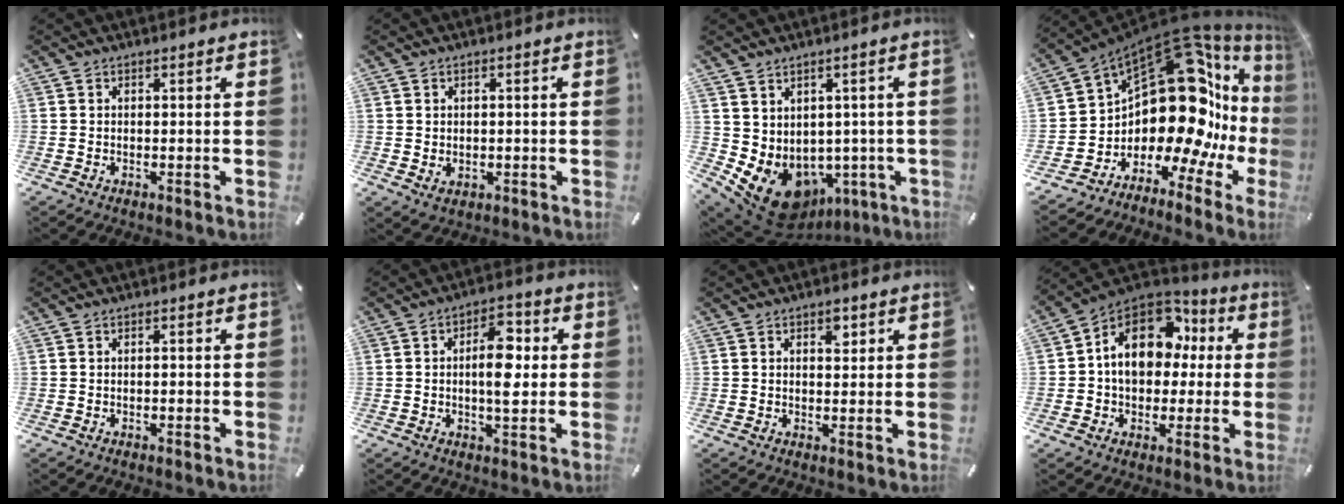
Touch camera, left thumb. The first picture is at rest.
{"total": 1.8, "force": [0.2, 1.7, 0.7], "torque": [-0.014, 0.003, 0.004]}
{"total": 9.7, "force": [-3.4, 7.7, 4.7], "torque": [-0.085, -0.012, -0.047]}
{"total": 22.5, "force": [6.6, 11.7, 18.0], "torque": [-0.308, -0.098, 0.127]}
{"total": 0.7, "force": [-0.4, 0.2, 0.5], "torque": [-0.010, -0.002, -0.007]}
{"total": 9.4, "force": [0.5, 4.5, 8.2], "torque": [-0.125, 0.003, 0.002]}
{"total": 3.0, "force": [1.3, 1.8, 2.0], "torque": [-0.011, -0.007, 0.016]}
{"total": 14.6, "force": [2.6, 11.2, 9.0], "torque": [-0.157, -0.006, 0.049]}